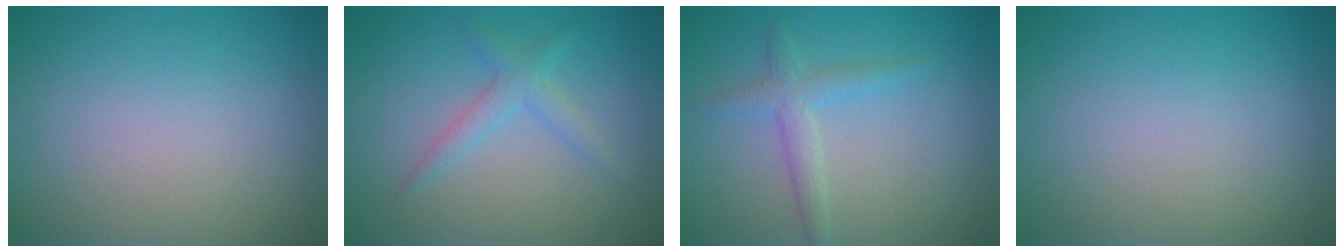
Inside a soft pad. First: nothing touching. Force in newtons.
{"total": 1.9, "press": 1.9, "slide": 0.0}
{"total": 2.3, "press": 2.3, "slide": 0.1}
{"total": 0.0}